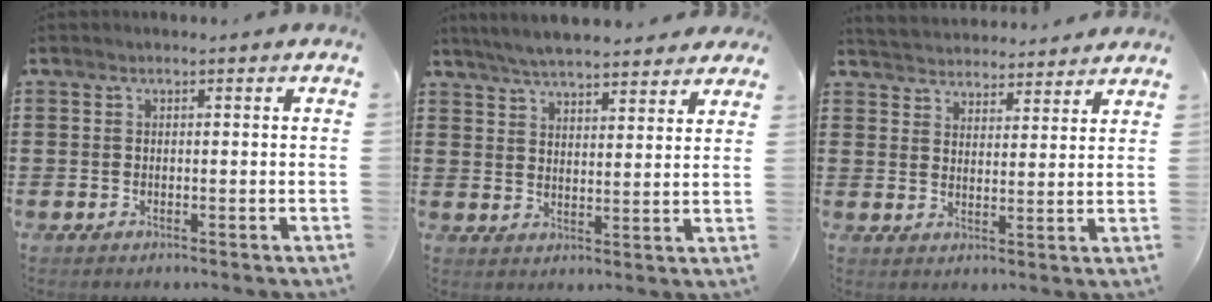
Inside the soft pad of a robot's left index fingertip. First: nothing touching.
{"total": 5.6, "force": [5.4, 0.5, 1.5], "torque": [-0.048, -0.015, 0.099]}
{"total": 3.7, "force": [3.6, 0.3, -0.5], "torque": [-0.008, -0.020, 0.064]}